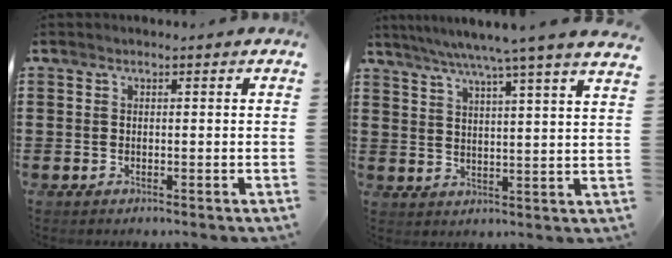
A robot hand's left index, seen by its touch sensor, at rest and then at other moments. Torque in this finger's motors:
{"motor_torque": [2.14, 0.00, 0.66, 0.19]}